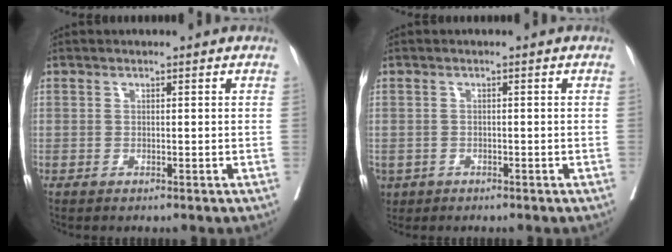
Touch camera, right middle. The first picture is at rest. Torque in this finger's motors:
{"motor_torque": [1.31, -0.83, 1.05, 0.21]}